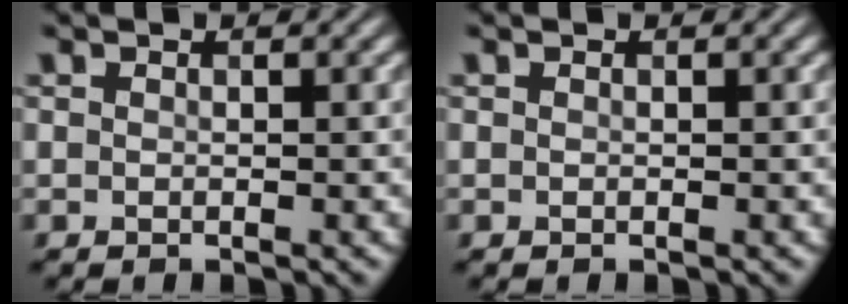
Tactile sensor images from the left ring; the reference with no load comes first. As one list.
[{"total": 0.0}]